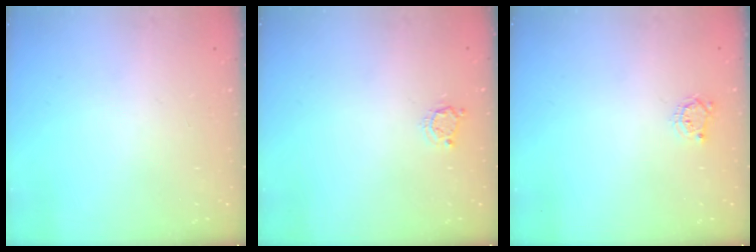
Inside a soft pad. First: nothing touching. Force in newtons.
{"total": 3.8, "press": 3.7, "slide": 0.5}
{"total": 3.7, "press": 3.7, "slide": 0.5}